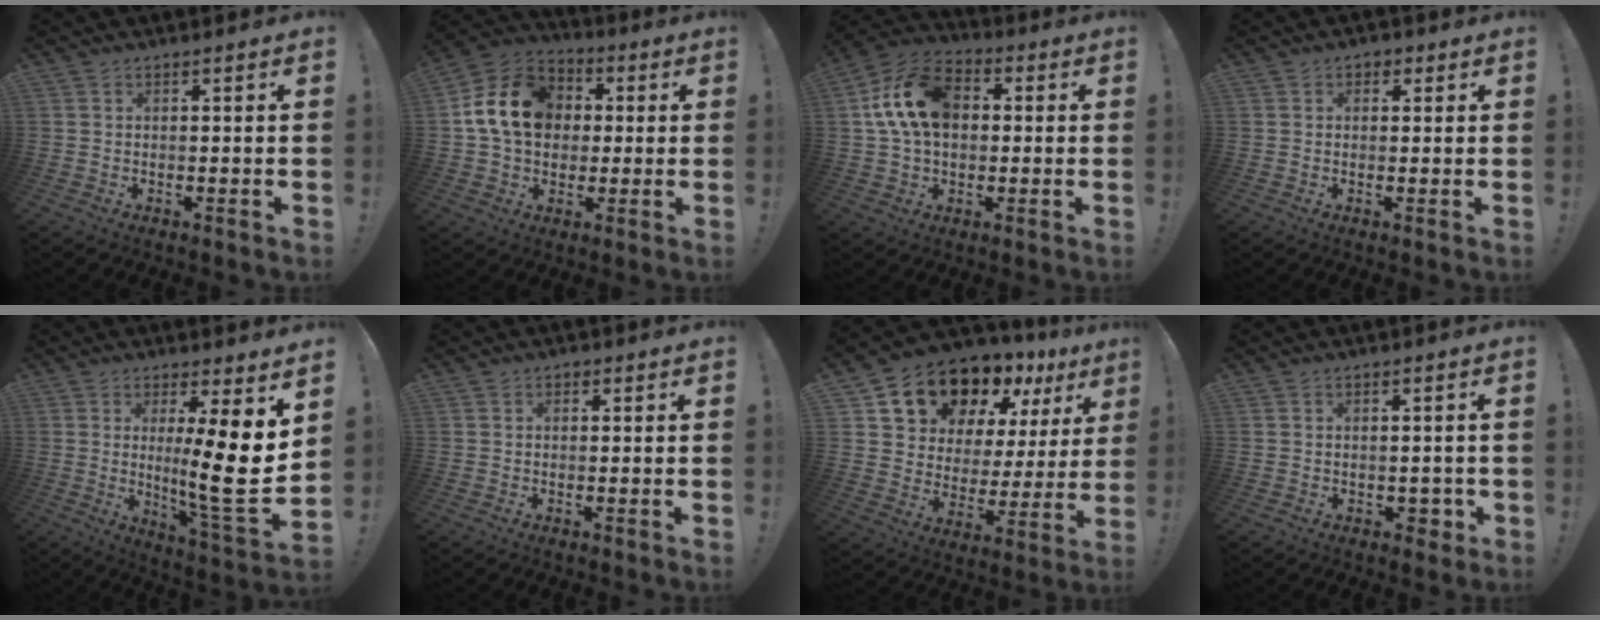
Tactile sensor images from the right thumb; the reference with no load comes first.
{"total": 16.8, "force": [2.5, 13.3, 9.9], "torque": [-0.162, 0.015, 0.054]}
{"total": 17.0, "force": [3.0, 12.0, 11.6], "torque": [-0.198, 0.013, 0.060]}
{"total": 1.9, "force": [0.6, 1.6, 0.8], "torque": [-0.003, -0.001, 0.008]}
{"total": 15.8, "force": [1.1, 1.2, 15.7], "torque": [-0.245, -0.036, 0.014]}
{"total": 0.6, "force": [0.2, 0.6, 0.1], "torque": [0.005, -0.001, 0.003]}
{"total": 15.1, "force": [11.9, 7.7, 5.0], "torque": [-0.079, -0.098, 0.223]}
{"total": 3.2, "force": [-0.3, 2.7, 1.8], "torque": [-0.017, 0.005, -0.003]}